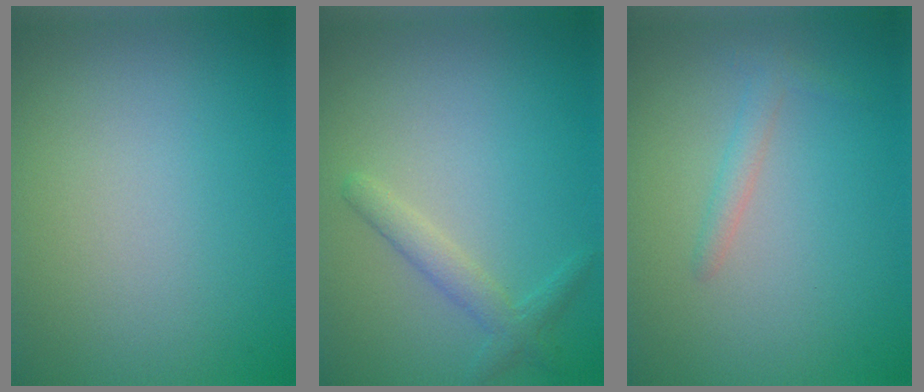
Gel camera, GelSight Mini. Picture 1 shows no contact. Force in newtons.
{"total": 2.0, "press": 2.0, "slide": 0.1}
{"total": 1.3, "press": 1.3, "slide": 0.1}